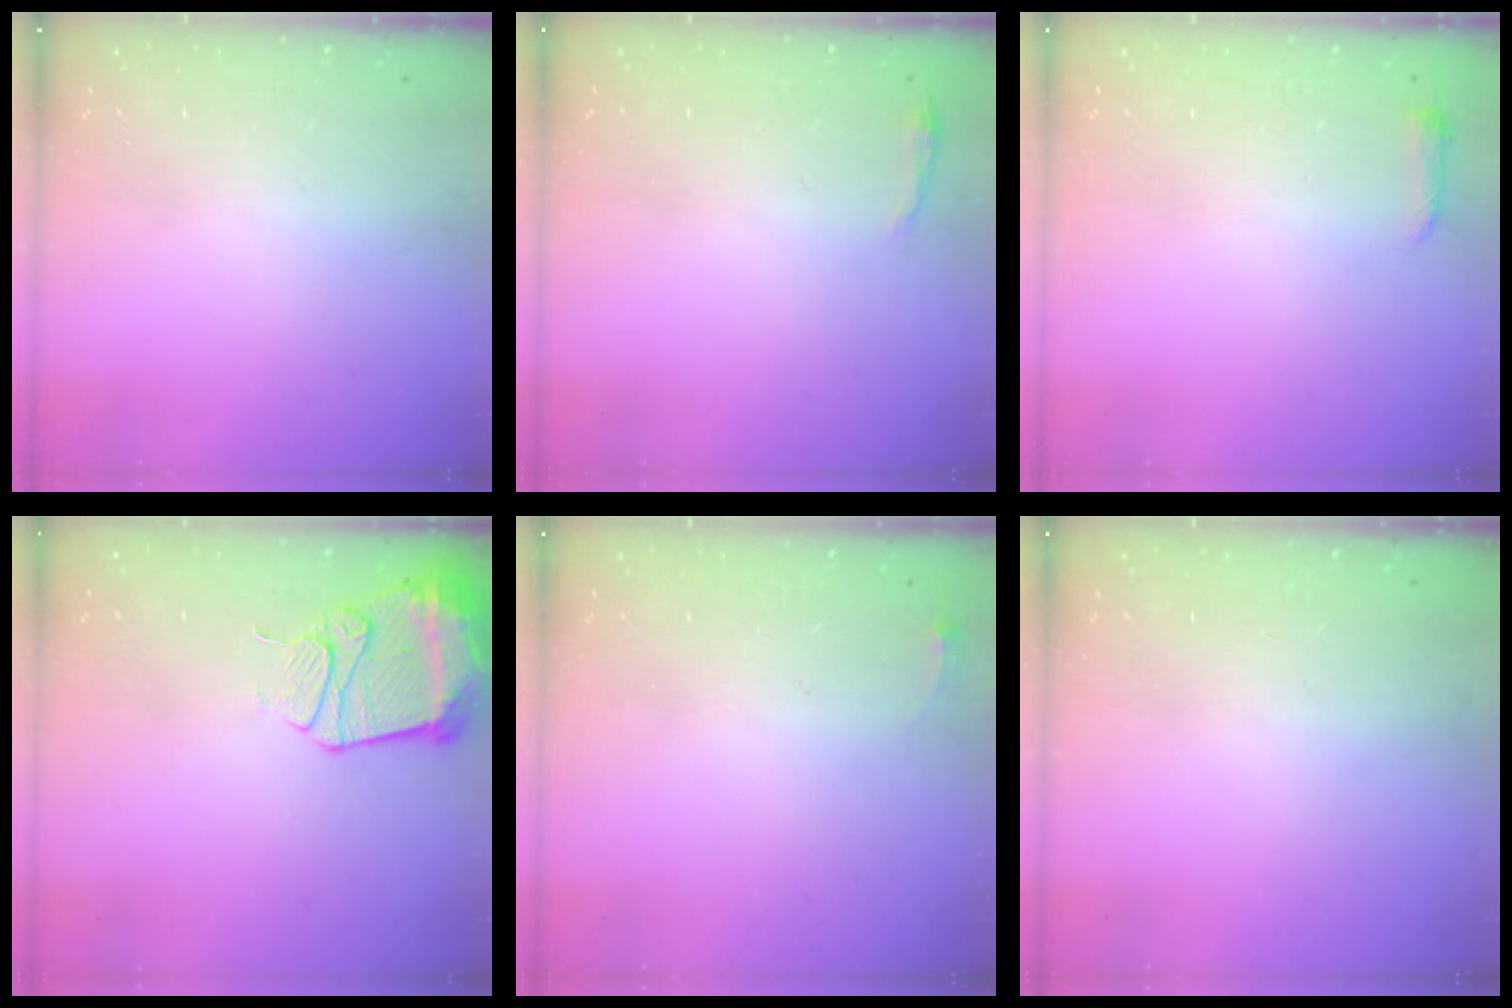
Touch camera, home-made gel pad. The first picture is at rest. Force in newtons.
{"total": 2.8, "press": 2.8, "slide": 0.6}
{"total": 3.0, "press": 2.9, "slide": 0.6}
{"total": 13.2, "press": 13.2, "slide": 1.4}
{"total": 2.8, "press": 2.8, "slide": 0.4}
{"total": 0.0}